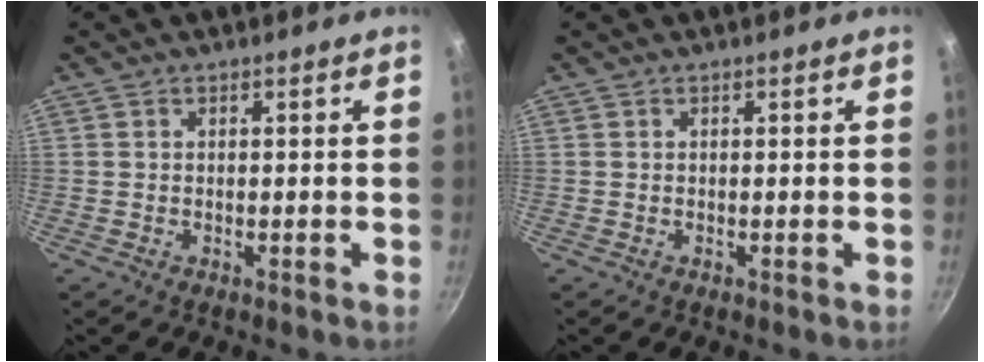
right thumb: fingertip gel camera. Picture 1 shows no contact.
{"total": 0.0}